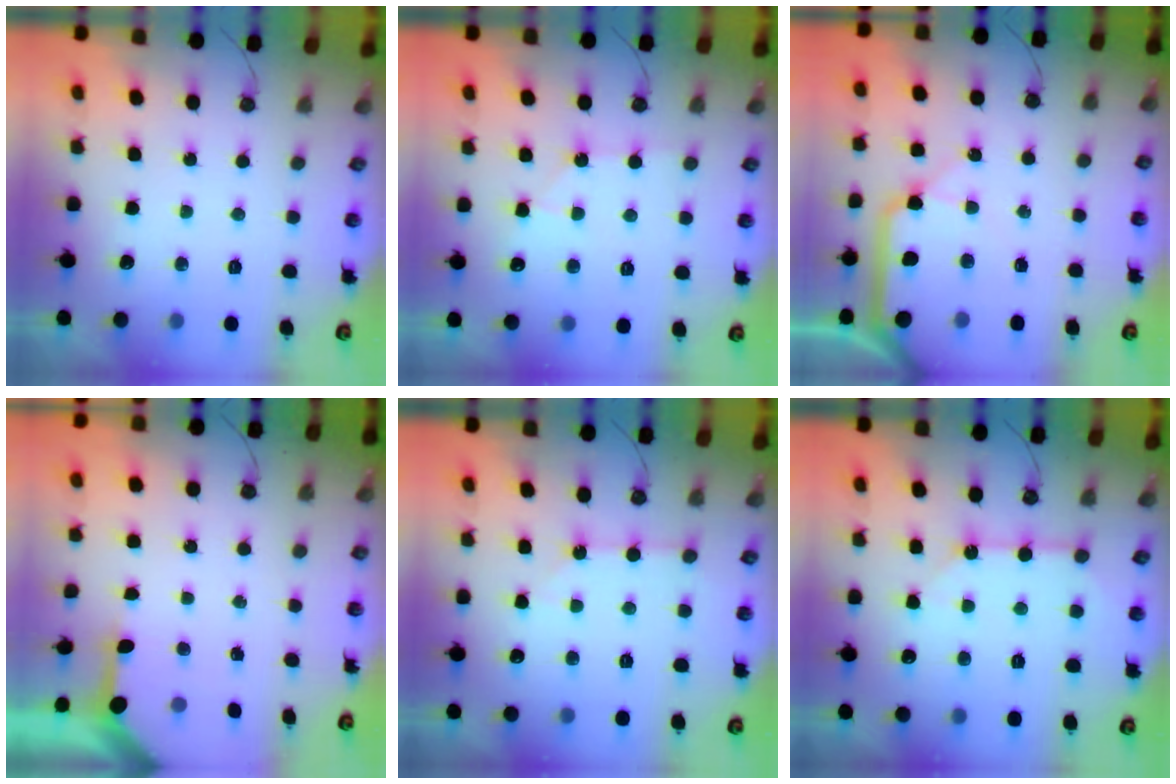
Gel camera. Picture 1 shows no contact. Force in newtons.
{"total": 5.6, "press": 5.6, "slide": 0.7}
{"total": 12.7, "press": 12.6, "slide": 1.8}
{"total": 3.4, "press": 3.4, "slide": 0.4}
{"total": 2.3, "press": 2.2, "slide": 0.4}
{"total": 7.6, "press": 7.6, "slide": 0.7}